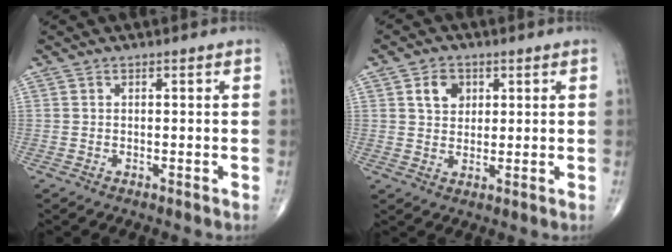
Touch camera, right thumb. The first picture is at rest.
{"total": 5.0, "force": [1.9, 3.8, 2.7], "torque": [-0.025, -0.007, 0.031]}